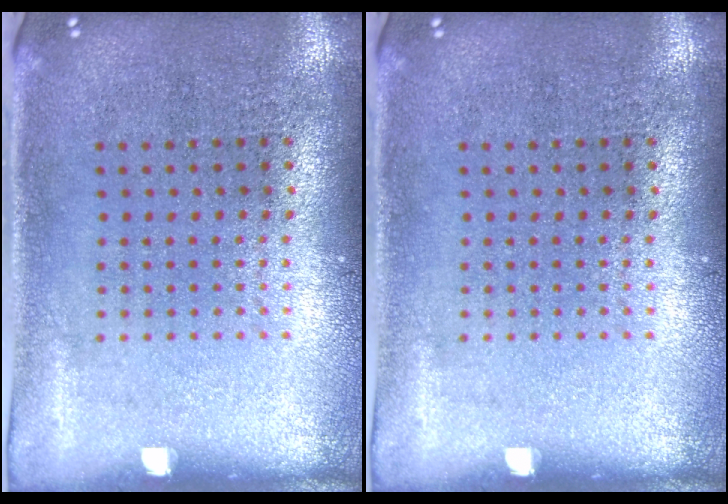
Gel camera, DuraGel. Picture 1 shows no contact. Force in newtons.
{"total": 0.0}